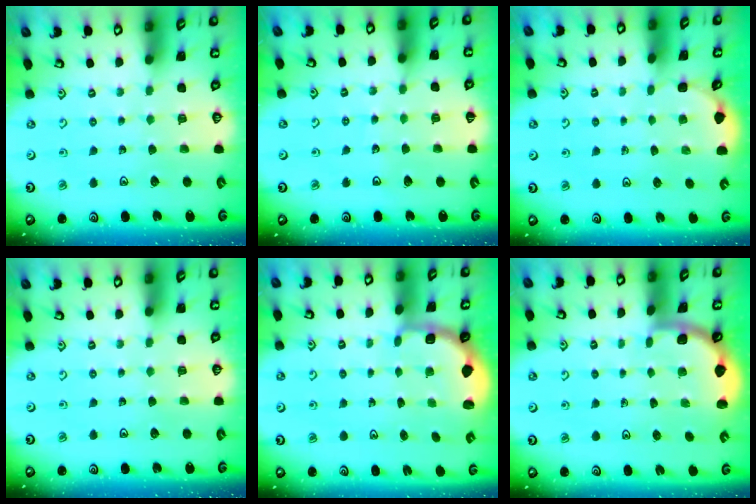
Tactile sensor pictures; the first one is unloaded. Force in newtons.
{"total": 2.5, "press": 2.5, "slide": 0.2}
{"total": 0.9, "press": 0.9, "slide": 0.1}
{"total": 0.0}
{"total": 2.3, "press": 2.2, "slide": 0.6}
{"total": 1.7, "press": 1.7, "slide": 0.0}